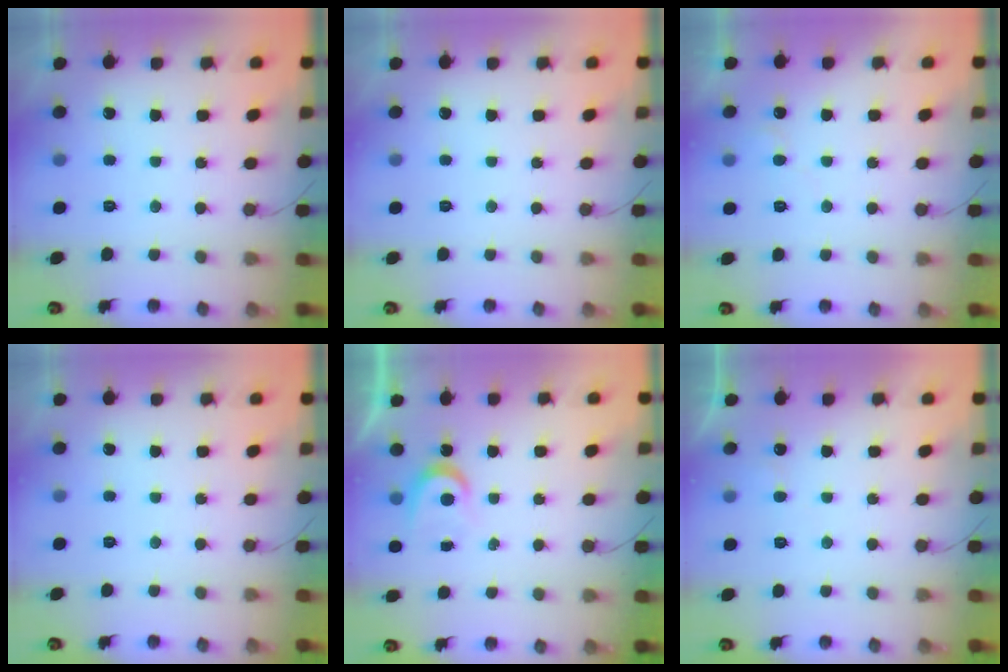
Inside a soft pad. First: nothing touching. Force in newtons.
{"total": 0.0}
{"total": 4.4, "press": 4.4, "slide": 0.4}
{"total": 0.0}
{"total": 4.1, "press": 4.1, "slide": 0.6}
{"total": 3.9, "press": 3.9, "slide": 0.2}